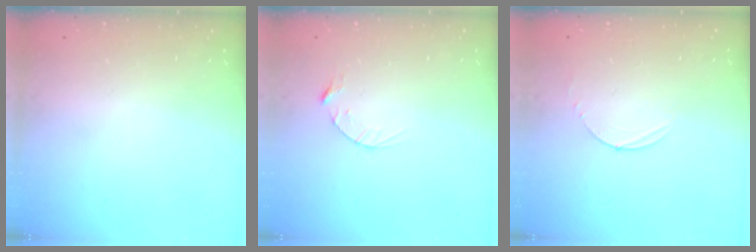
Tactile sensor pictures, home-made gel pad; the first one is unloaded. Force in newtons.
{"total": 2.8, "press": 2.8, "slide": 0.4}
{"total": 3.0, "press": 3.0, "slide": 0.3}